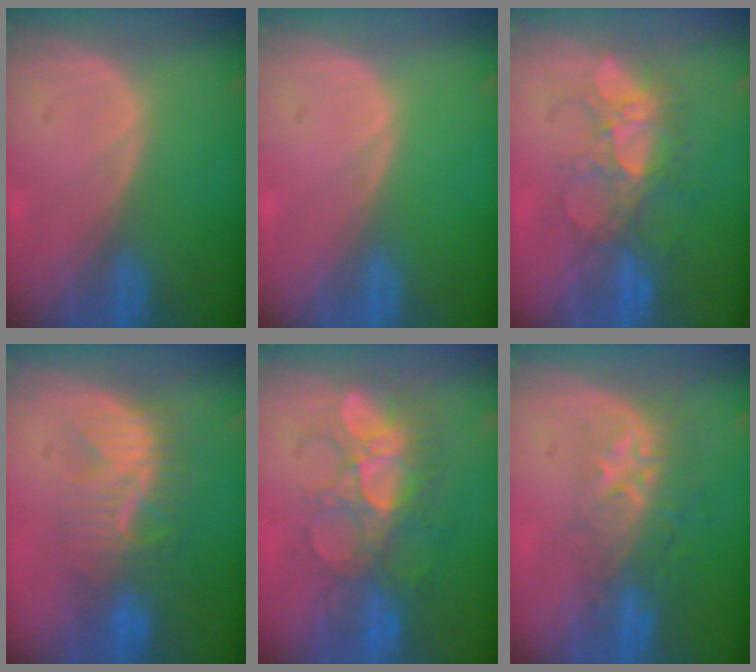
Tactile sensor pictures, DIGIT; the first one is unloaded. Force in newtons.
{"total": 0.0}
{"total": 6.8, "press": 6.6, "slide": 1.6}
{"total": 8.3, "press": 7.9, "slide": 2.5}
{"total": 9.0, "press": 8.7, "slide": 2.3}
{"total": 8.8, "press": 7.2, "slide": 5.1}